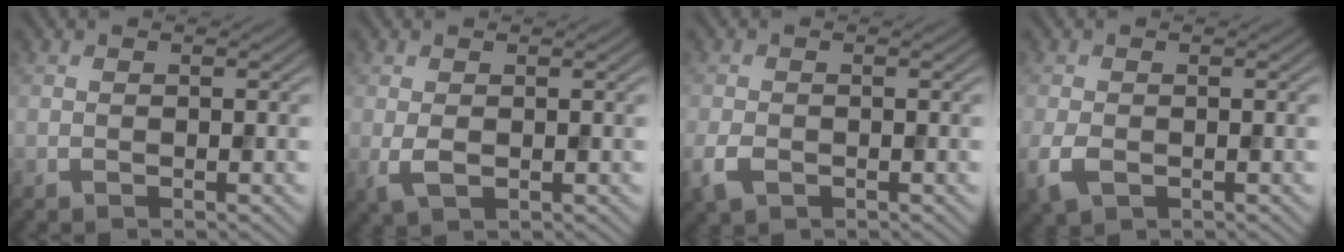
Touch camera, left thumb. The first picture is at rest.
{"total": 2.1, "force": [0.0, 1.1, 1.8], "torque": [-0.045, -0.004, 0.001]}
{"total": 3.0, "force": [-1.3, 1.8, 1.9], "torque": [-0.053, -0.010, -0.029]}
{"total": 3.3, "force": [-1.2, 2.0, 2.4], "torque": [-0.066, -0.012, -0.022]}